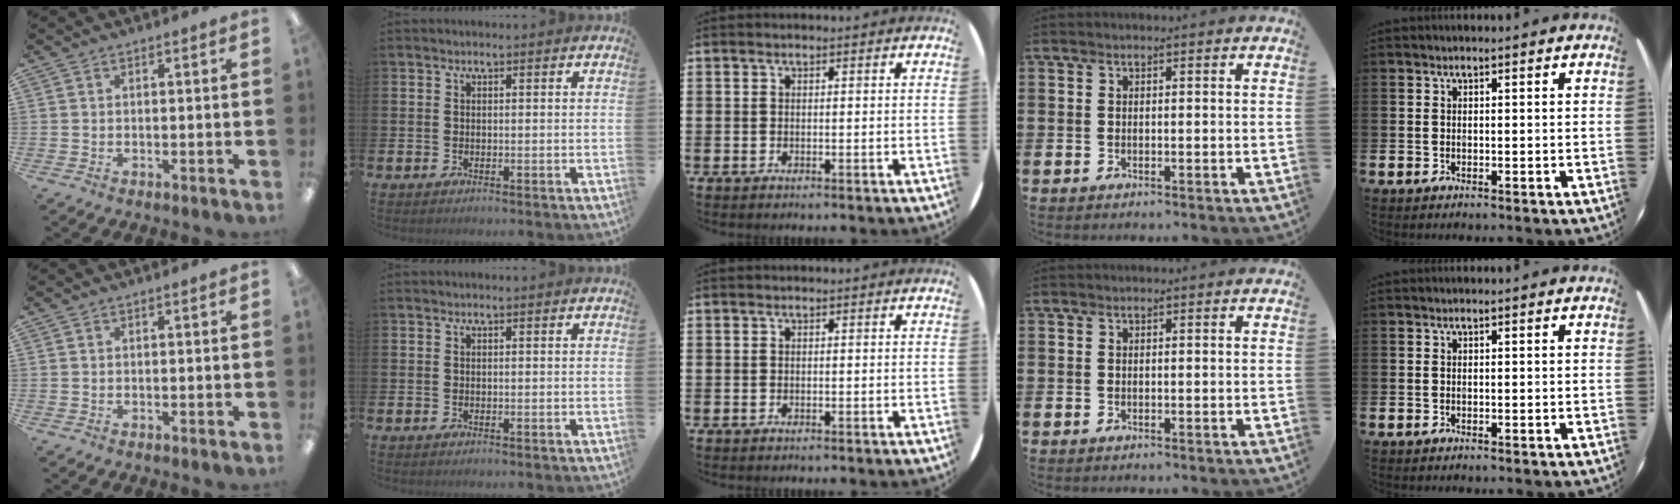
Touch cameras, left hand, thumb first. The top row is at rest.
{}